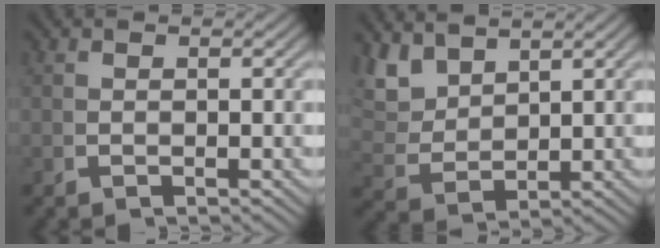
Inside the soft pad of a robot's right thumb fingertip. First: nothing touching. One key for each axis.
{"total": 4.5, "fx": 2.4, "fy": 2.7, "fz": 2.6, "tx": -0.071, "ty": -0.007, "tz": 0.060}